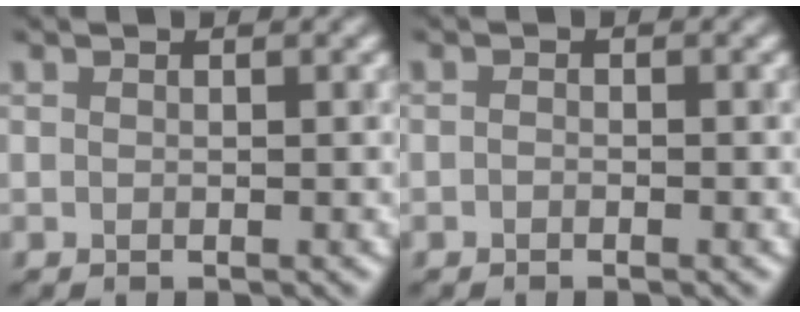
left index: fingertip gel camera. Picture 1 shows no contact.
{"total": 0.7, "force": [-0.6, -0.2, -0.2], "torque": [-0.001, 0.008, -0.001]}